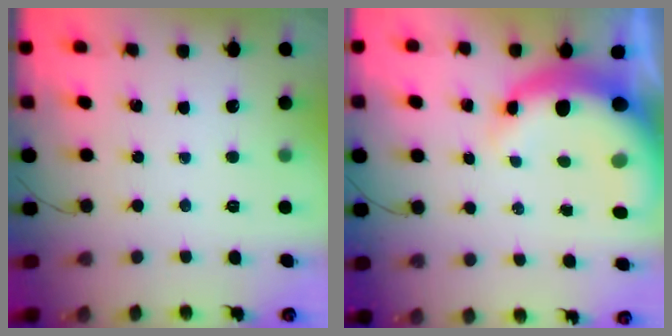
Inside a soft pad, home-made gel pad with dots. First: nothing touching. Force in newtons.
{"total": 11.5, "press": 11.2, "slide": 2.6}